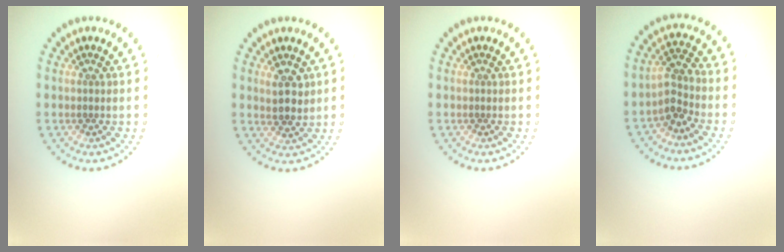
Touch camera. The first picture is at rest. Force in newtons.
{"total": 2.4, "press": 2.2, "slide": 0.7}
{"total": 0.0}
{"total": 2.5, "press": 1.9, "slide": 1.6}